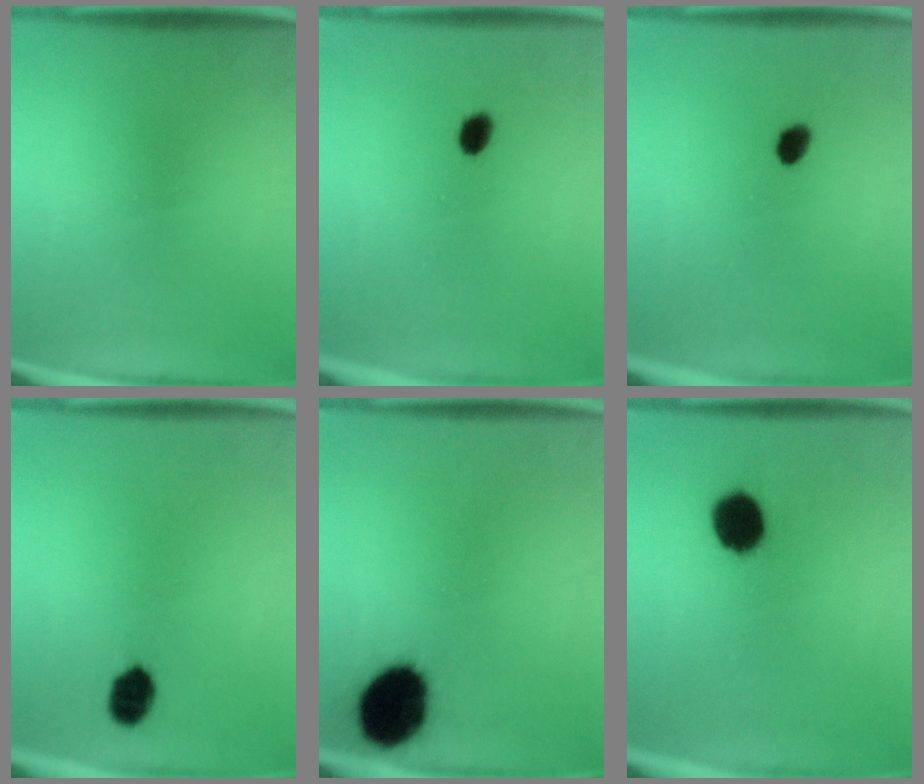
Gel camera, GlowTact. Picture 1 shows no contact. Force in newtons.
{"total": 2.6}
{"total": 2.5}
{"total": 5.1}
{"total": 15.2}
{"total": 9.9}